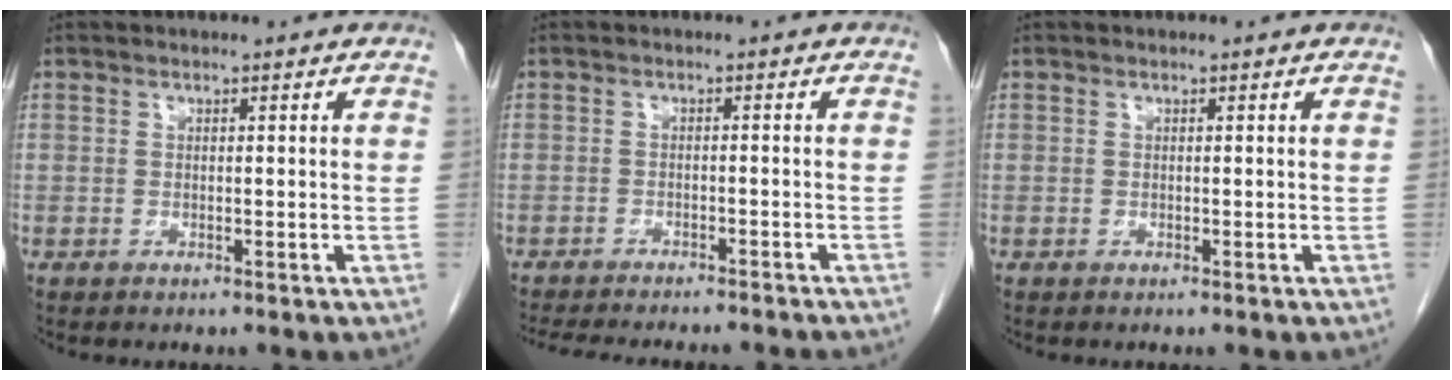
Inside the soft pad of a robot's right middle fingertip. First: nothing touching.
{"total": 16.2, "force": [-14.6, 2.4, 6.7], "torque": [-0.130, -0.028, -0.184]}
{"total": 0.0}